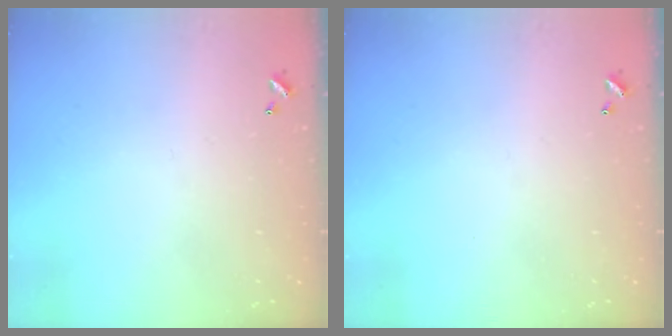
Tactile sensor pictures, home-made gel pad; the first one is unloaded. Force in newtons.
{"total": 0.0}